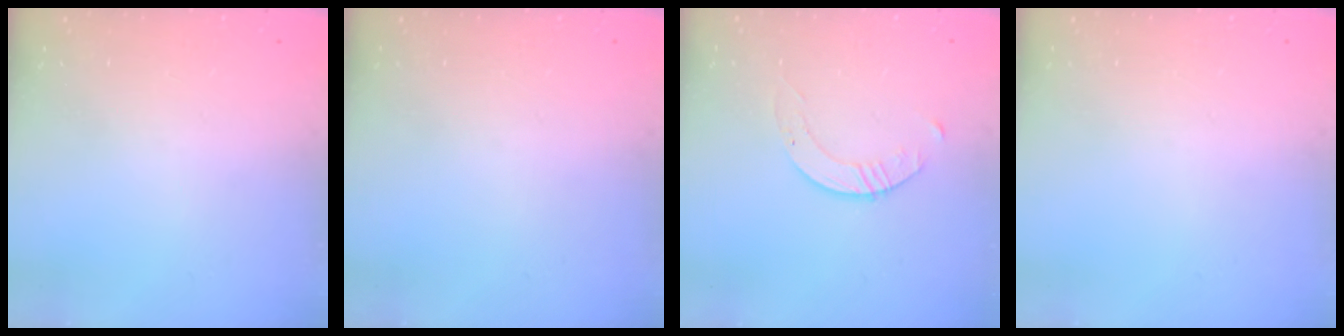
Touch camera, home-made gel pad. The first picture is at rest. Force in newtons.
{"total": 0.0}
{"total": 2.8, "press": 2.8, "slide": 0.3}
{"total": 0.0}